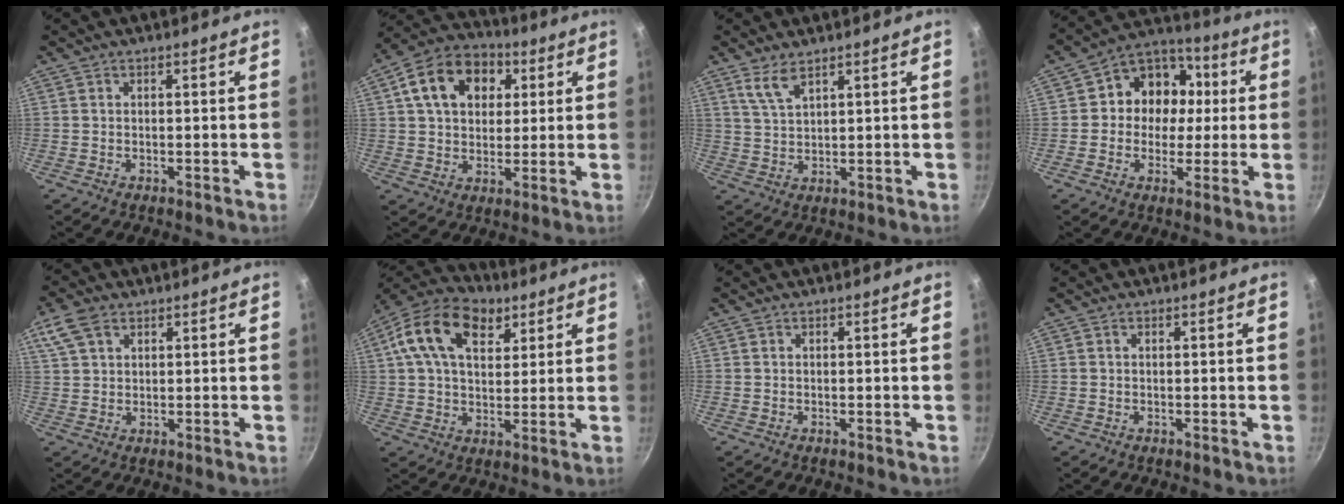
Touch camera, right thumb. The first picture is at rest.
{"total": 15.0, "force": [4.7, 10.9, 9.1], "torque": [-0.133, 0.016, 0.065]}
{"total": 4.5, "force": [3.1, 1.4, 2.9], "torque": [-0.058, -0.018, 0.068]}
{"total": 12.6, "force": [1.1, 11.0, 6.0], "torque": [-0.048, 0.022, -0.005]}
{"total": 6.3, "force": [3.3, 4.1, 3.6], "torque": [-0.066, 0.004, 0.062]}
{"total": 16.8, "force": [7.1, 10.4, 11.1], "torque": [-0.177, 0.000, 0.107]}
{"total": 0.0}
{"total": 0.0}